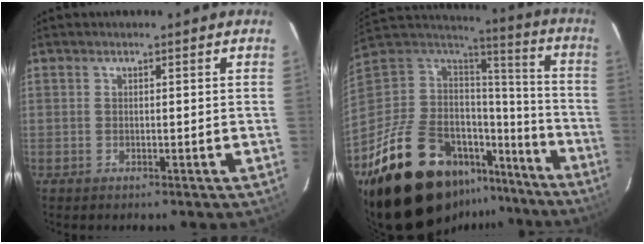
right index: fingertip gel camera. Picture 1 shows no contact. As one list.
[{"total": 24.5, "force": [-17.4, 11.9, 12.6], "torque": [-0.239, 0.014, -0.268]}]